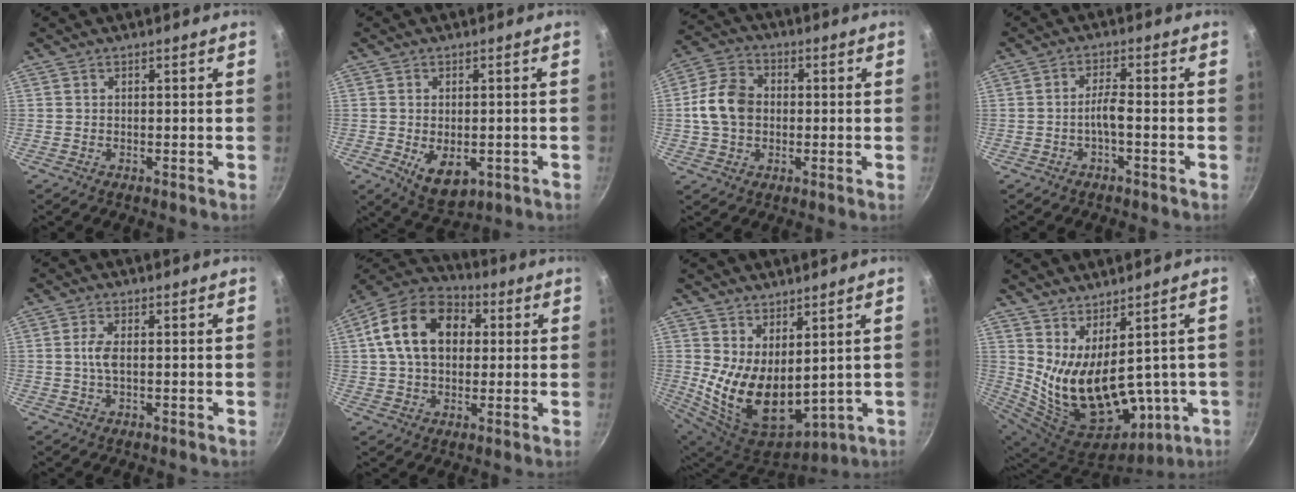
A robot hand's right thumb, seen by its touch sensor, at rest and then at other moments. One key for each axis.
{"total": 7.3, "fx": -1.7, "fy": 4.4, "fz": 5.6, "tx": -0.076, "ty": -0.011, "tz": -0.012}
{"total": 10.1, "fx": -0.1, "fy": 7.8, "fz": 6.5, "tx": -0.101, "ty": 0.018, "tz": -0.014}
{"total": 3.1, "fx": -1.3, "fy": 0.5, "fz": 2.8, "tx": -0.058, "ty": 0.018, "tz": -0.027}
{"total": 3.0, "fx": 0.0, "fy": 1.2, "fz": 2.8, "tx": -0.065, "ty": 0.003, "tz": -0.003}
{"total": 16.9, "fx": 3.3, "fy": 12.0, "fz": 11.4, "tx": -0.172, "ty": 0.025, "tz": 0.040}
{"total": 14.4, "fx": 2.9, "fy": 8.3, "fz": 11.4, "tx": -0.189, "ty": -0.050, "tz": 0.079}
{"total": 18.7, "fx": 1.3, "fy": 10.4, "fz": 15.4, "tx": -0.255, "ty": -0.056, "tz": 0.065}